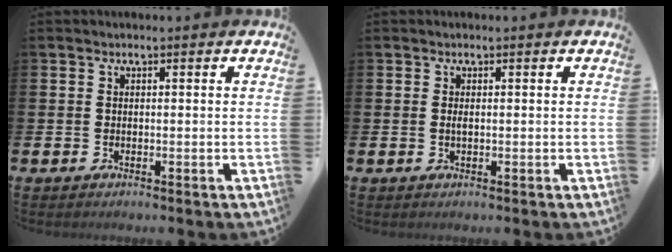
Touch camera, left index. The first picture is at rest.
{"total": 0.6, "force": [0.1, 0.1, 0.6], "torque": [-0.013, 0.000, 0.002]}